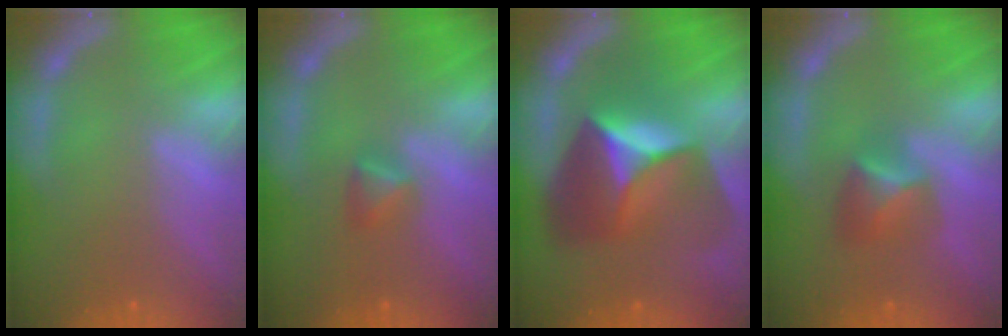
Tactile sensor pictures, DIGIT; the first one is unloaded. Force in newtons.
{"total": 1.9}
{"total": 10.0}
{"total": 3.4}